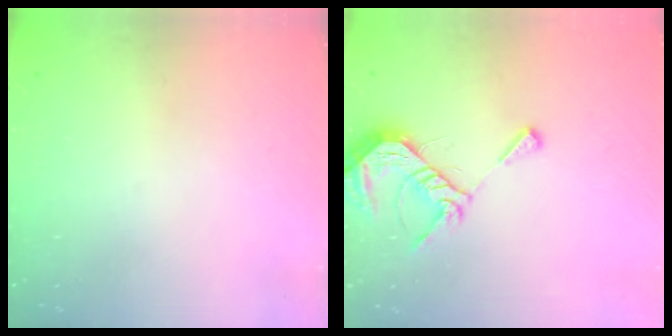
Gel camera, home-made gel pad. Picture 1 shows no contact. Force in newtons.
{"total": 9.4, "press": 9.4, "slide": 0.2}